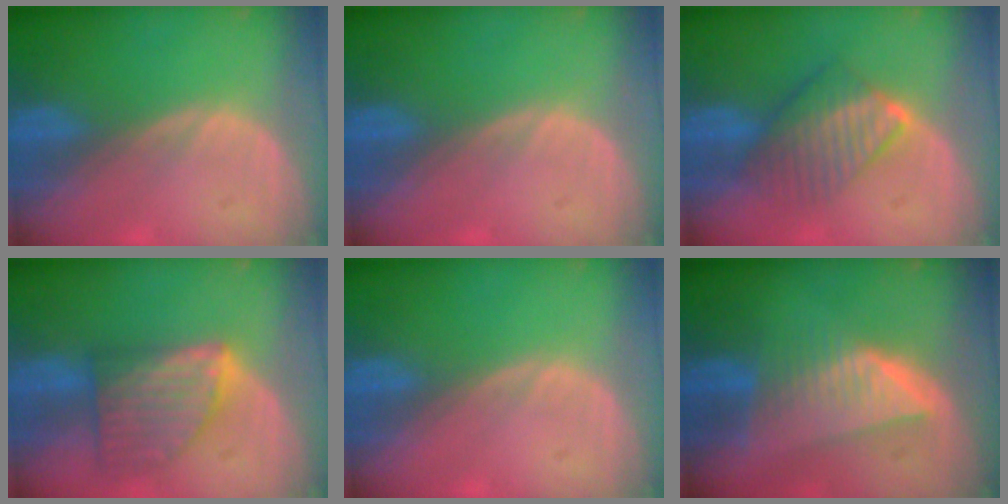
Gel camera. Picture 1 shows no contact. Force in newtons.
{"total": 0.0}
{"total": 6.5, "press": 6.5, "slide": 1.0}
{"total": 8.1, "press": 7.4, "slide": 3.4}
{"total": 0.0}
{"total": 8.0, "press": 7.2, "slide": 3.5}